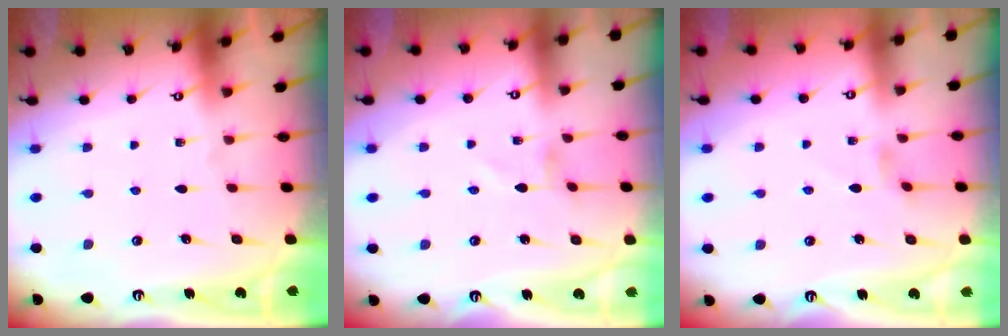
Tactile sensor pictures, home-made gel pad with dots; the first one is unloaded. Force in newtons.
{"total": 0.0}
{"total": 1.1, "press": 1.0, "slide": 0.4}